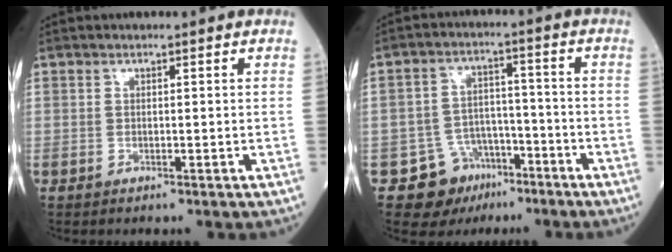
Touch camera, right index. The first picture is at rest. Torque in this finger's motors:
{"motor_torque": [-0.08, -0.45, -0.90, -0.21]}